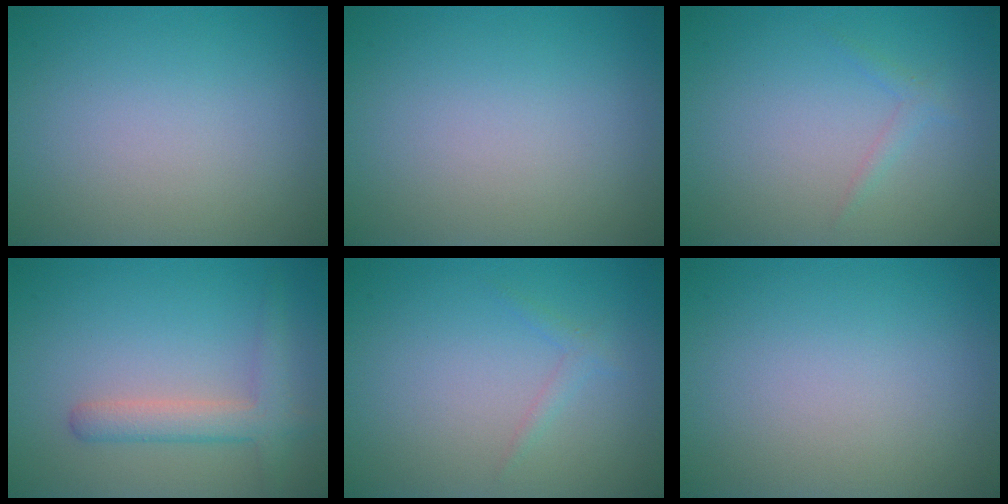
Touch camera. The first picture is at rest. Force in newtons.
{"total": 0.0}
{"total": 0.9, "press": 0.9, "slide": 0.0}
{"total": 3.0, "press": 3.0, "slide": 0.2}
{"total": 0.9, "press": 0.9, "slide": 0.0}
{"total": 0.0}